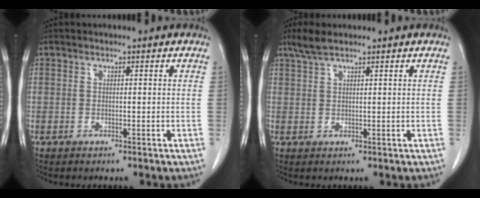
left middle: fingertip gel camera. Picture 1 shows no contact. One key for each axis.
{"total": 2.9, "fx": 2.3, "fy": 0.5, "fz": 1.7, "tx": -0.044, "ty": 0.009, "tz": 0.051}